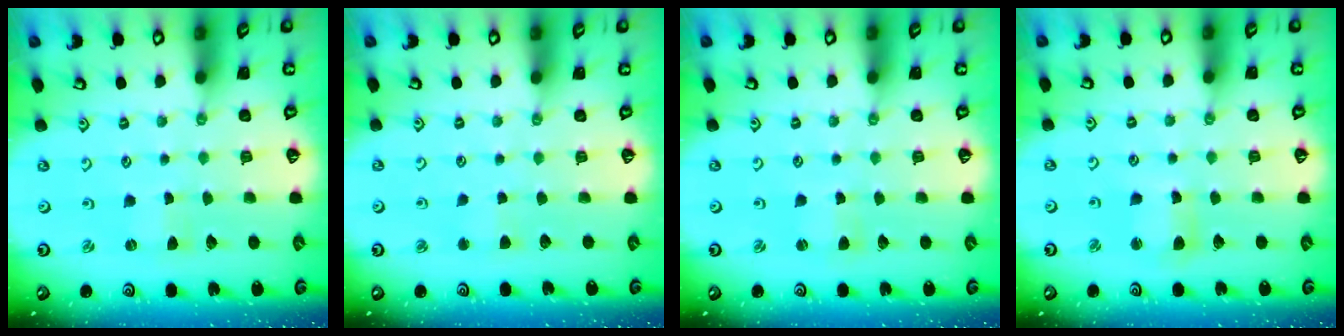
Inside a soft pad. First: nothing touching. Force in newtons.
{"total": 2.1, "press": 2.0, "slide": 0.3}
{"total": 2.6, "press": 2.5, "slide": 0.4}
{"total": 5.3, "press": 5.2, "slide": 0.8}